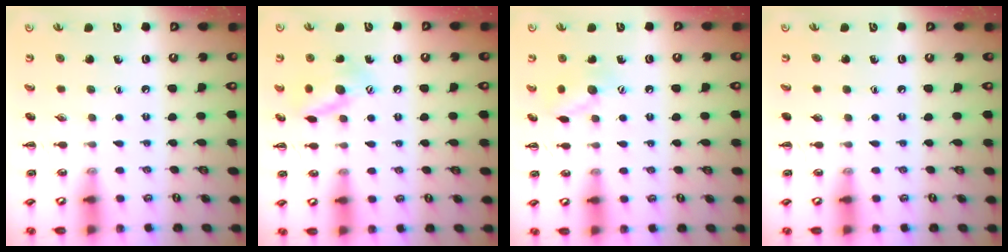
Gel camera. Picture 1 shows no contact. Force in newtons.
{"total": 11.6, "press": 11.6, "slide": 0.8}
{"total": 8.5, "press": 8.4, "slide": 0.9}
{"total": 0.0}